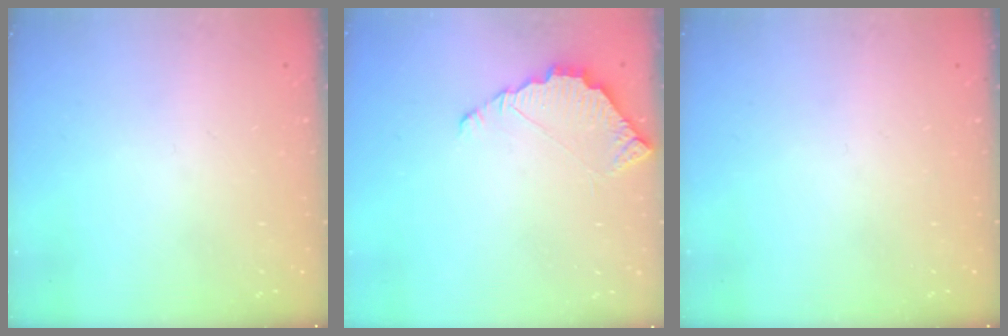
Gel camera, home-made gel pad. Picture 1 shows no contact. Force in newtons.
{"total": 3.7, "press": 3.7, "slide": 0.3}
{"total": 0.0}